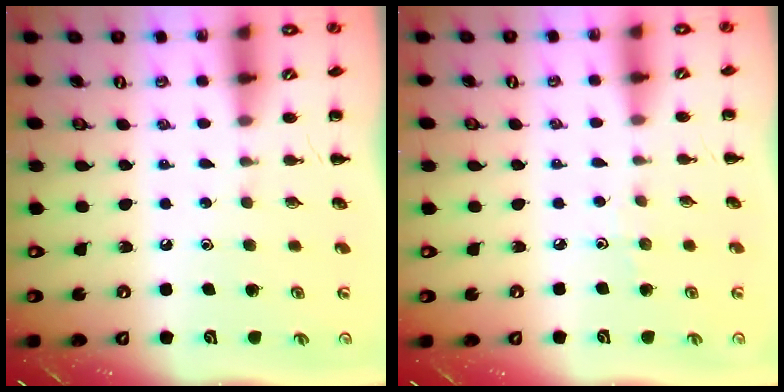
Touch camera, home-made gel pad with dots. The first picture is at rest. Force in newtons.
{"total": 2.9, "press": 2.7, "slide": 1.2}